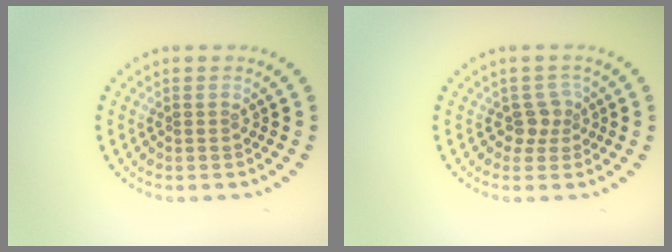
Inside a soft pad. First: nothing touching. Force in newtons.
{"total": 1.8, "press": 1.3, "slide": 1.2}